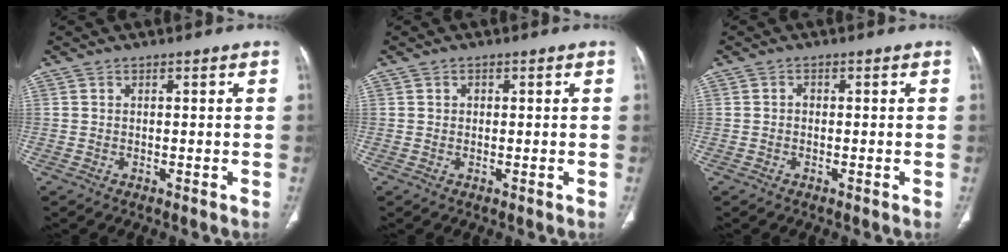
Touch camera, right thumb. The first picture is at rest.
{"total": 0.8, "force": [0.1, 0.7, 0.3], "torque": [0.000, 0.002, 0.001]}
{"total": 0.8, "force": [-0.1, 0.6, 0.5], "torque": [0.000, 0.004, -0.006]}